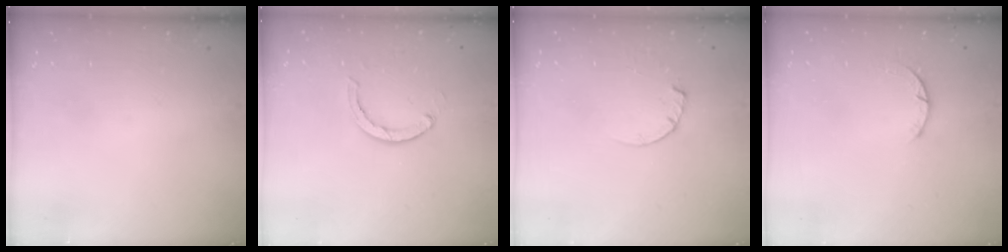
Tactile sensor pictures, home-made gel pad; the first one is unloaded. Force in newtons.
{"total": 2.9, "press": 2.9, "slide": 0.5}
{"total": 2.4, "press": 2.4, "slide": 0.3}
{"total": 1.2, "press": 1.2, "slide": 0.3}